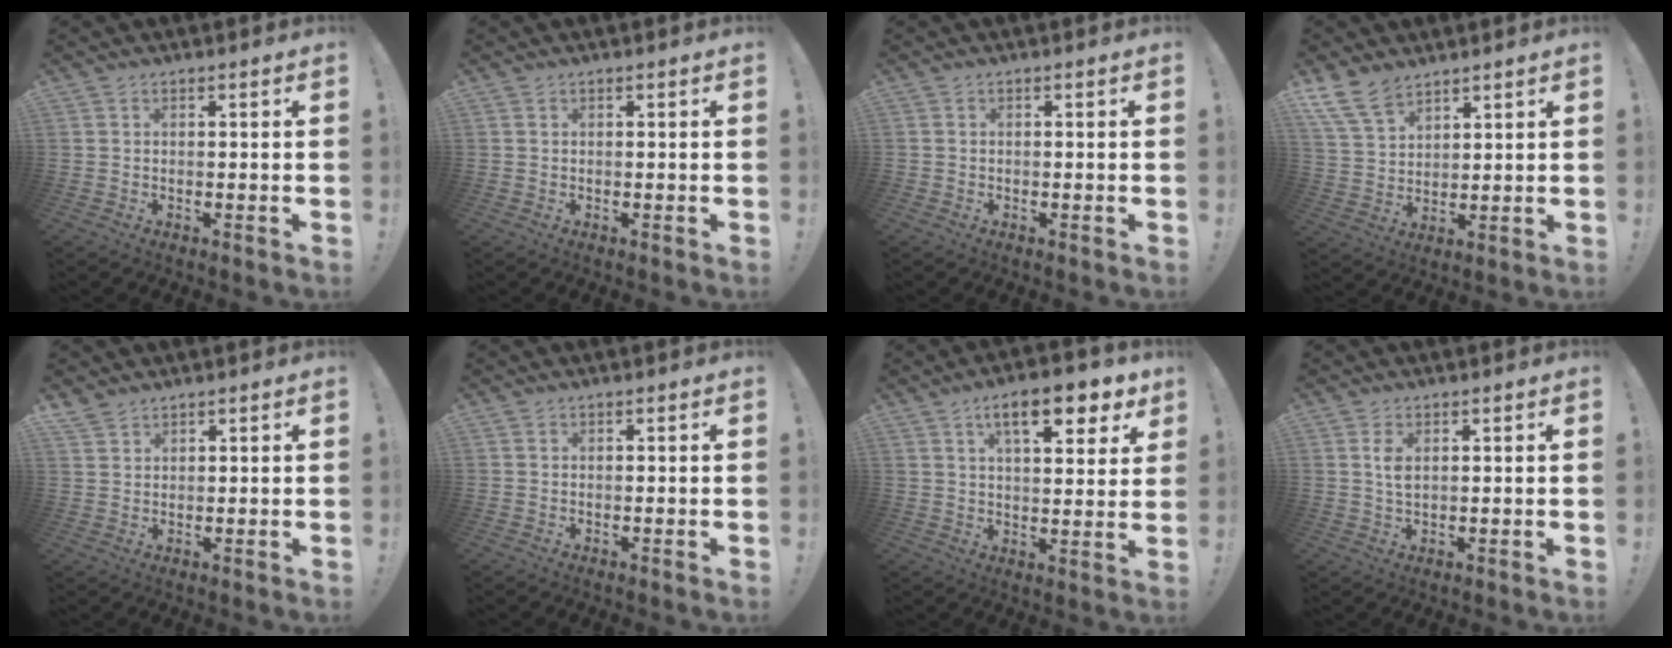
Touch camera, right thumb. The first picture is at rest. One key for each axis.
{"total": 0.0}
{"total": 0.5, "fx": -0.4, "fy": 0.4, "fz": 0.0, "tx": 0.002, "ty": 0.002, "tz": -0.007}
{"total": 10.4, "fx": 7.7, "fy": 5.4, "fz": 4.4, "tx": -0.086, "ty": -0.042, "tz": 0.154}
{"total": 3.3, "fx": 2.8, "fy": 1.4, "fz": 0.9, "tx": -0.017, "ty": -0.018, "tz": 0.055}
{"total": 0.0}
{"total": 13.0, "fx": 6.8, "fy": 4.5, "fz": 10.2, "tx": -0.145, "ty": -0.024, "tz": 0.108}
{"total": 3.2, "fx": 1.0, "fy": 1.5, "fz": 2.7, "tx": -0.041, "ty": -0.003, "tz": 0.014}